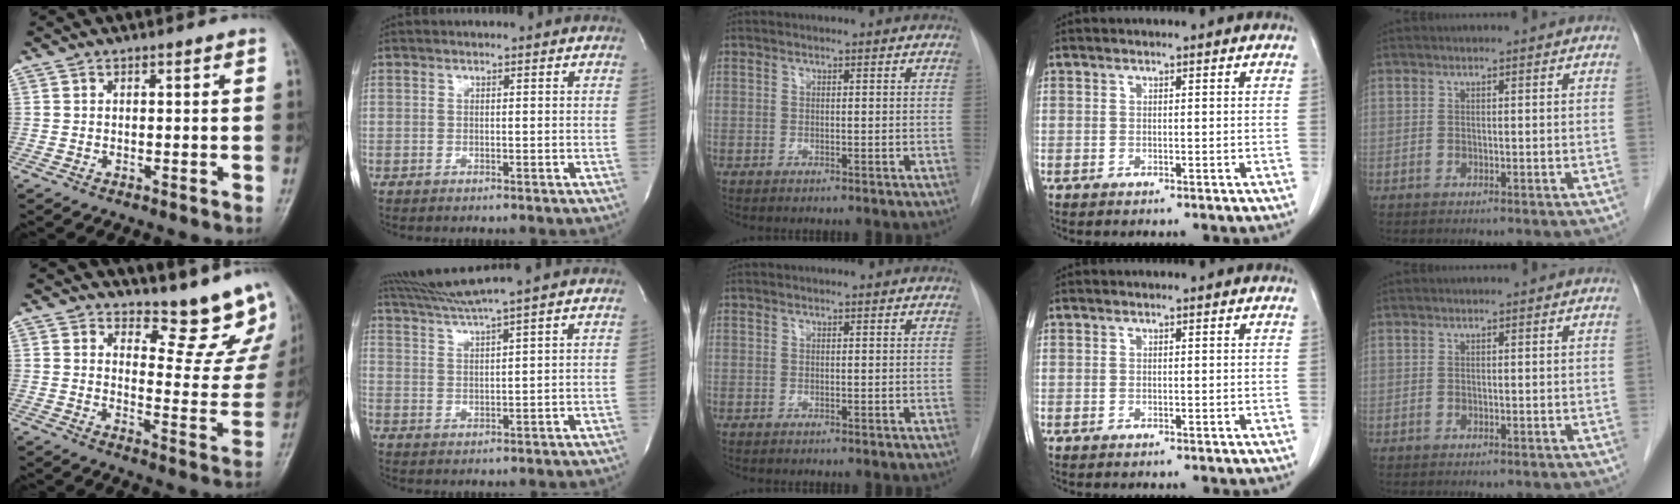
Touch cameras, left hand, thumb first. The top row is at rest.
{"thumb": {"total": 12.1, "force": [11.3, 3.3, 2.9], "torque": [-0.001, -0.125, 0.134]}, "index": {"total": 7.4, "force": [6.3, -2.5, 2.8], "torque": [-0.057, 0.003, 0.121]}}